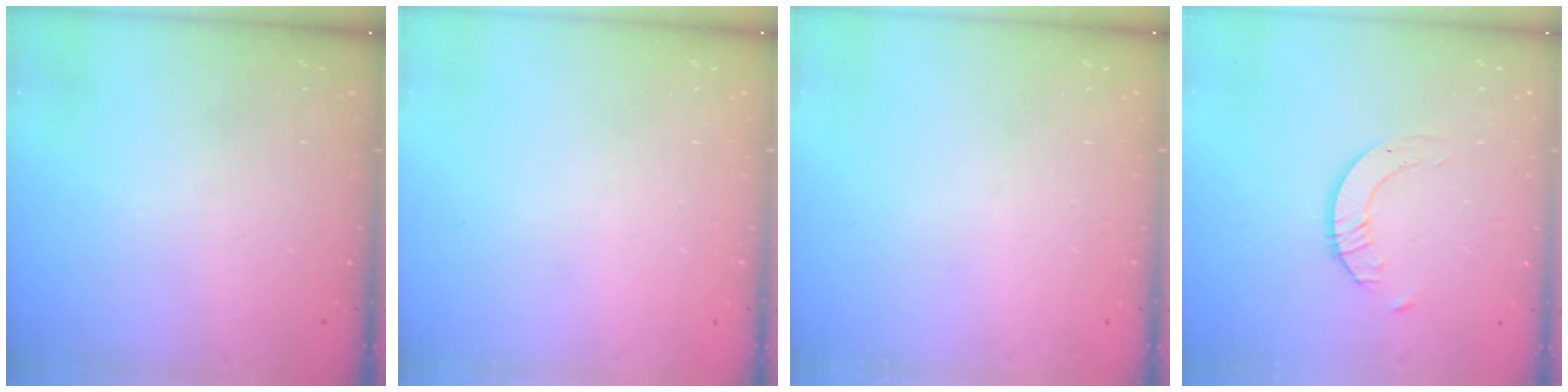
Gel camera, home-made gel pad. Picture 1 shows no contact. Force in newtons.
{"total": 0.0}
{"total": 0.0}
{"total": 2.3, "press": 2.3, "slide": 0.2}